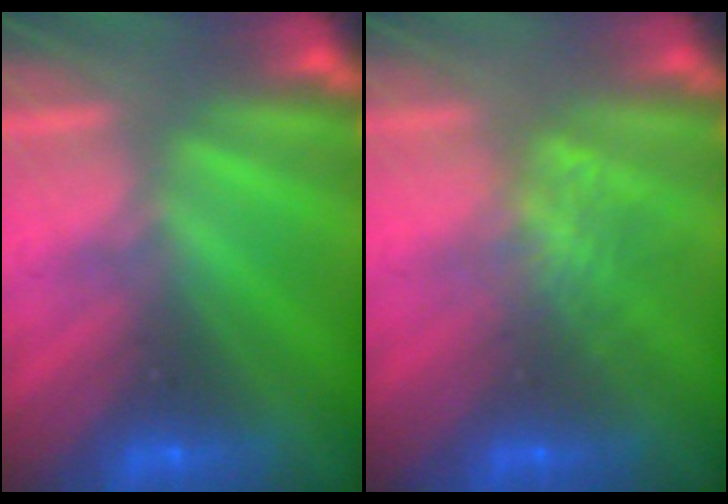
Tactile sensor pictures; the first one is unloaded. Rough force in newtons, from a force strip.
{"total": 1.9}